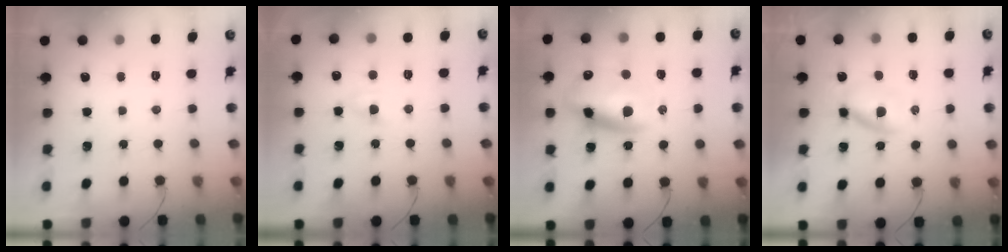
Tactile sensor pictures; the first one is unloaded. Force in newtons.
{"total": 3.0, "press": 2.9, "slide": 0.8}
{"total": 13.9, "press": 13.5, "slide": 3.3}
{"total": 4.8, "press": 4.7, "slide": 0.6}